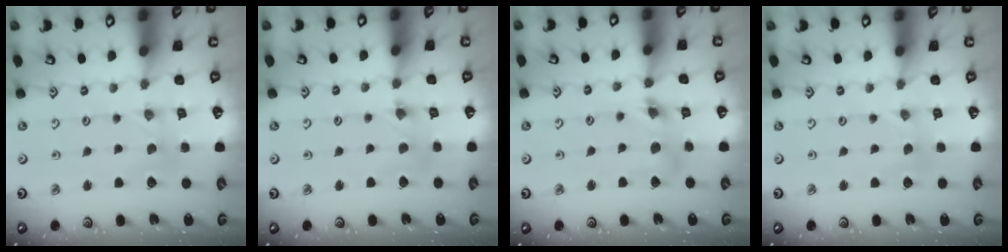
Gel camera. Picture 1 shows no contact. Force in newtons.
{"total": 2.5, "press": 2.5, "slide": 0.4}
{"total": 8.5, "press": 8.4, "slide": 1.0}
{"total": 0.0}